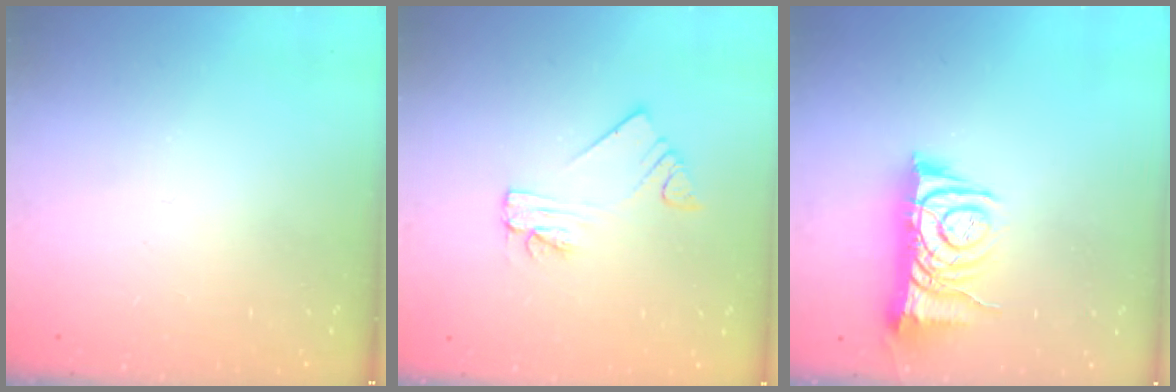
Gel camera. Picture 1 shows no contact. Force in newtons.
{"total": 2.2, "press": 2.2, "slide": 0.1}
{"total": 8.8, "press": 8.8, "slide": 0.6}